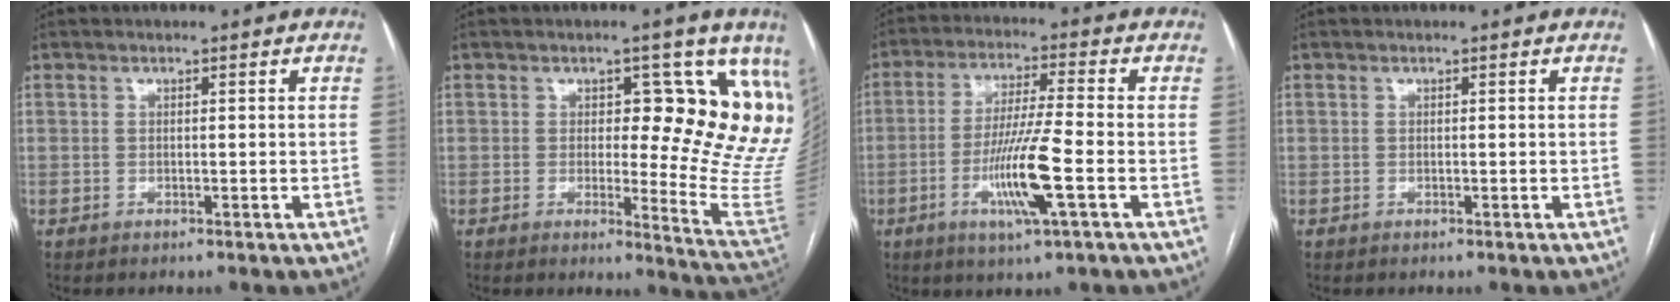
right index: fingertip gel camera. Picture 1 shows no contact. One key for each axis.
{"total": 13.2, "fx": 5.3, "fy": 4.5, "fz": 11.2, "tx": -0.133, "ty": -0.018, "tz": 0.049}
{"total": 10.5, "fx": -3.3, "fy": -0.2, "fz": 10.0, "tx": -0.197, "ty": -0.012, "tz": -0.061}
{"total": 0.0}